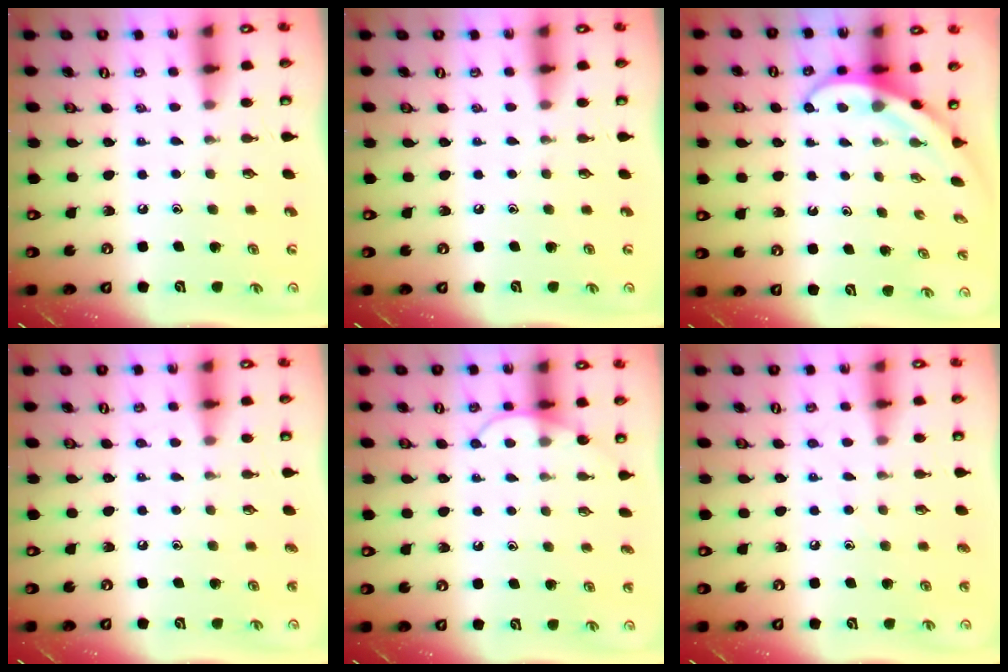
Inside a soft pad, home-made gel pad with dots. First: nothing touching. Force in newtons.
{"total": 0.0}
{"total": 4.0, "press": 3.9, "slide": 0.4}
{"total": 4.7, "press": 4.7, "slide": 0.5}
{"total": 6.6, "press": 6.6, "slide": 0.6}
{"total": 6.6, "press": 6.6, "slide": 0.7}